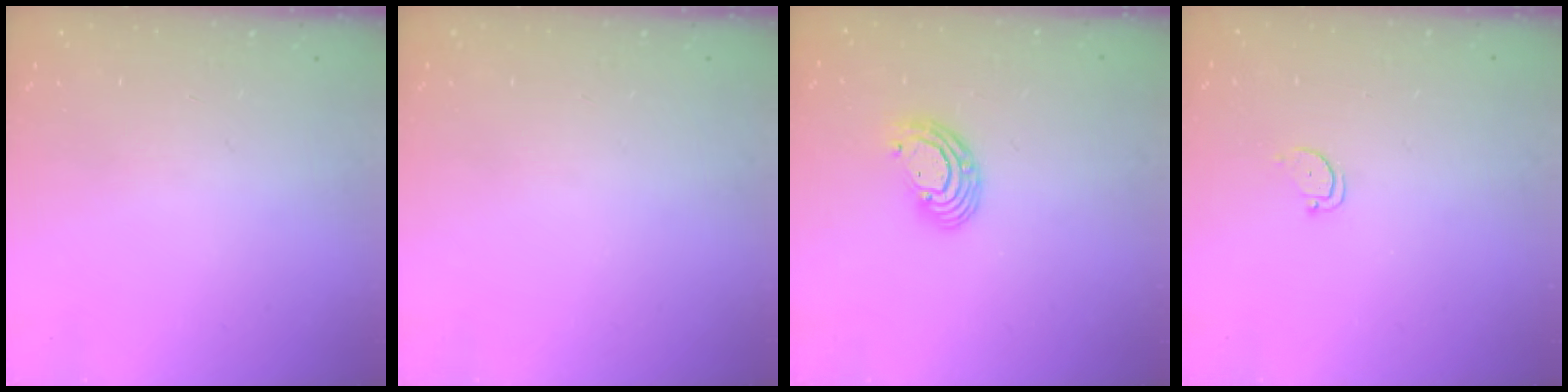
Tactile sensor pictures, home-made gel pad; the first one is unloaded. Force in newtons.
{"total": 0.0}
{"total": 8.4, "press": 8.3, "slide": 1.4}
{"total": 2.0, "press": 2.0, "slide": 0.2}